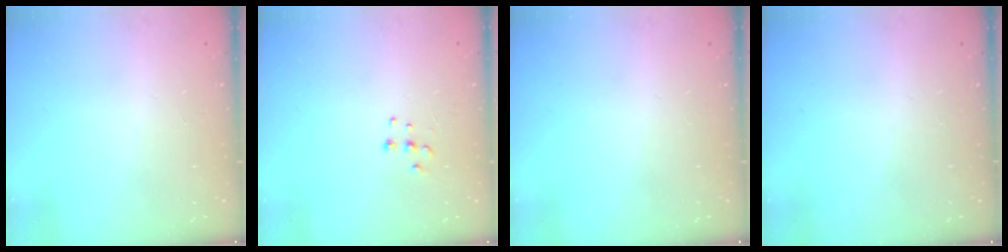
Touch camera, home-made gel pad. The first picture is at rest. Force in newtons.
{"total": 6.7, "press": 6.7, "slide": 0.6}
{"total": 0.0}
{"total": 0.0}